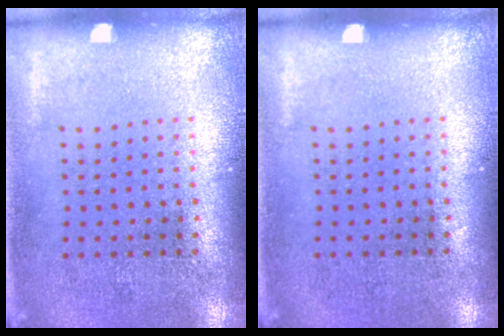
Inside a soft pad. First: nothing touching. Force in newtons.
{"total": 0.0}